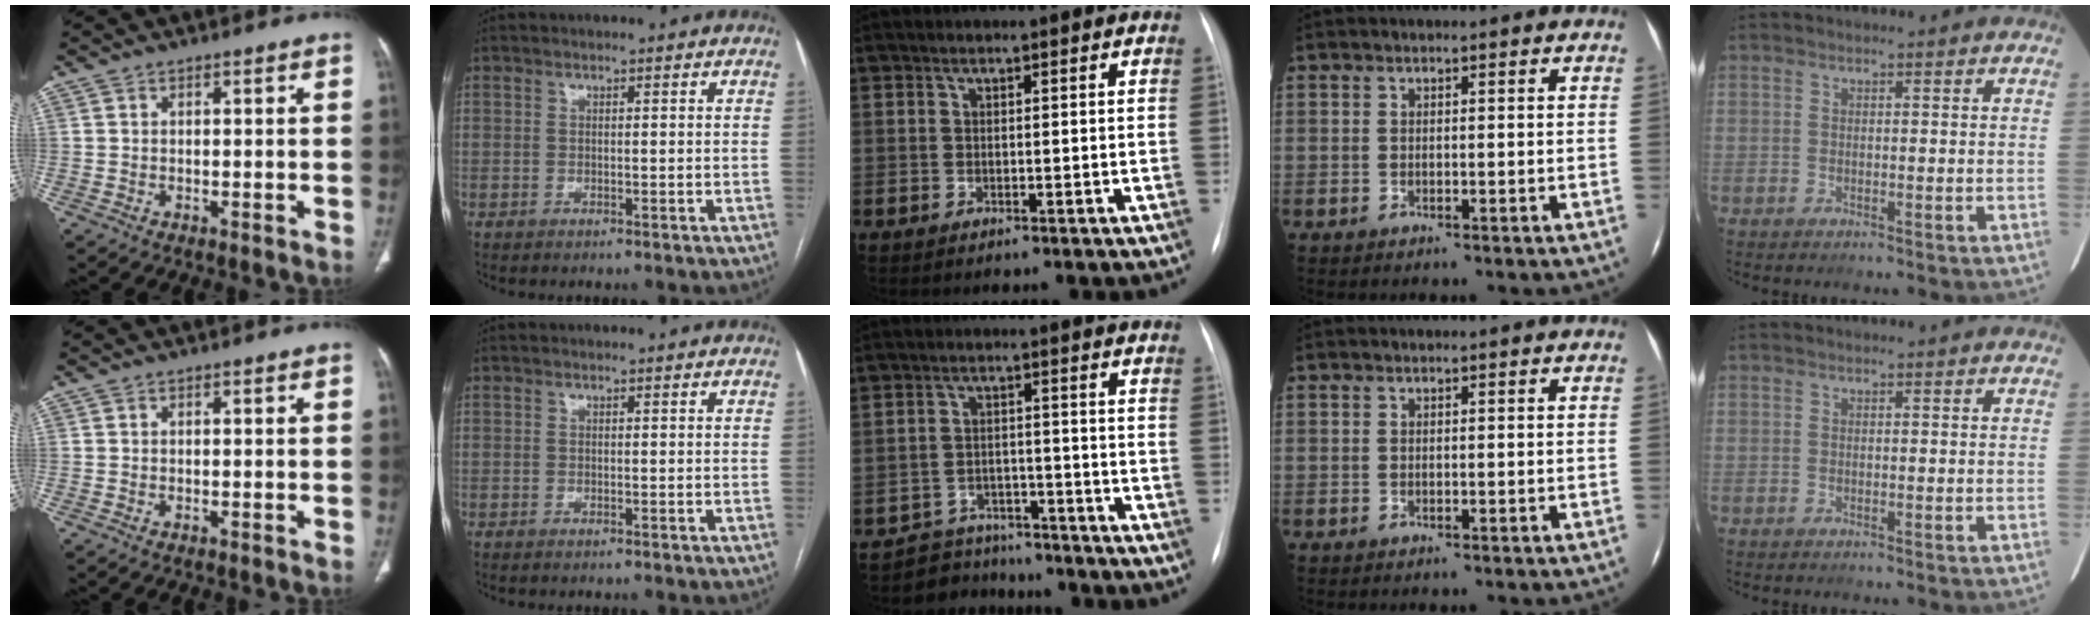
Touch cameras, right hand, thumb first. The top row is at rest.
{"middle": {"total": 6.7, "force": [-5.7, 3.4, -0.6], "torque": [0.017, 0.028, -0.087]}}